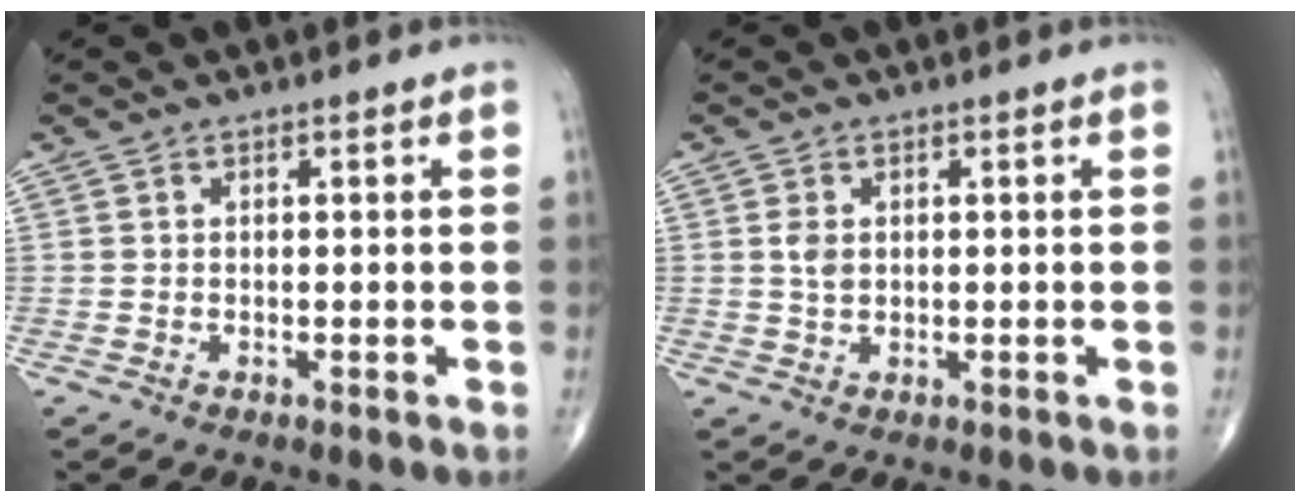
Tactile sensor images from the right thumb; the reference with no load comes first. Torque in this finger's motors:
{"motor_torque": [0.53, 0.50, 0.59, 0.27, 0.02]}